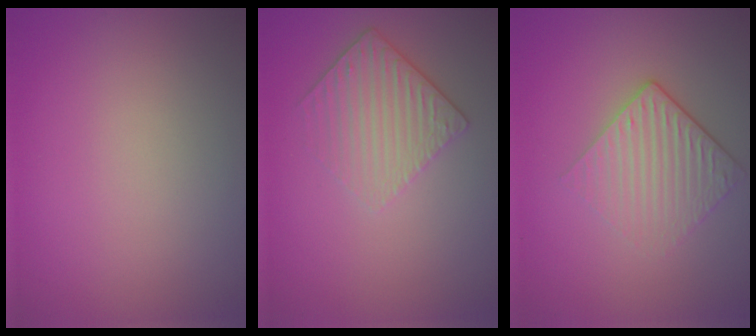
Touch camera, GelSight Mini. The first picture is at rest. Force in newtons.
{"total": 3.3, "press": 2.8, "slide": 1.8}
{"total": 3.4, "press": 2.6, "slide": 2.3}